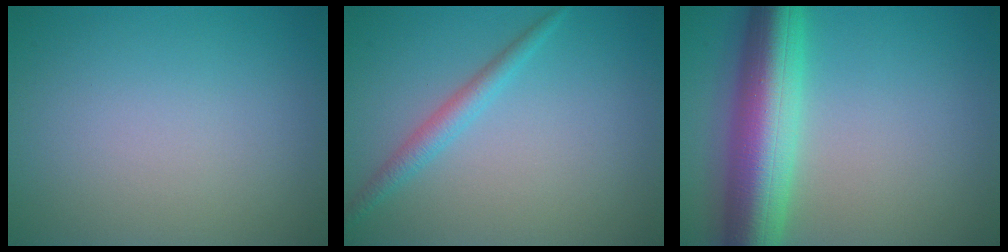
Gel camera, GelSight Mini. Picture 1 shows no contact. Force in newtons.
{"total": 2.0, "press": 2.0, "slide": 0.1}
{"total": 9.5, "press": 9.5, "slide": 0.2}